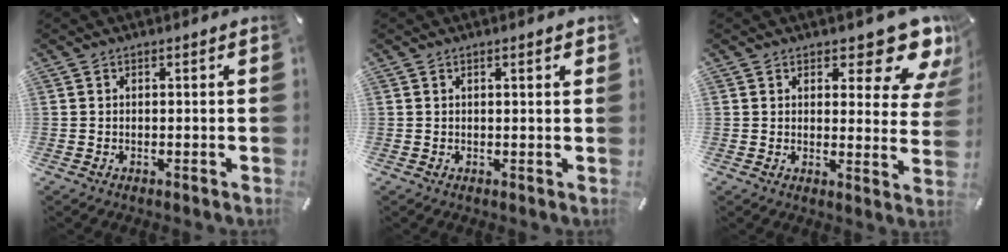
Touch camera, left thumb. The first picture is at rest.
{"total": 1.1, "force": [0.6, 0.3, 0.9], "torque": [-0.018, 0.001, 0.010]}
{"total": 11.5, "force": [8.4, 4.6, 6.5], "torque": [-0.068, -0.072, 0.141]}